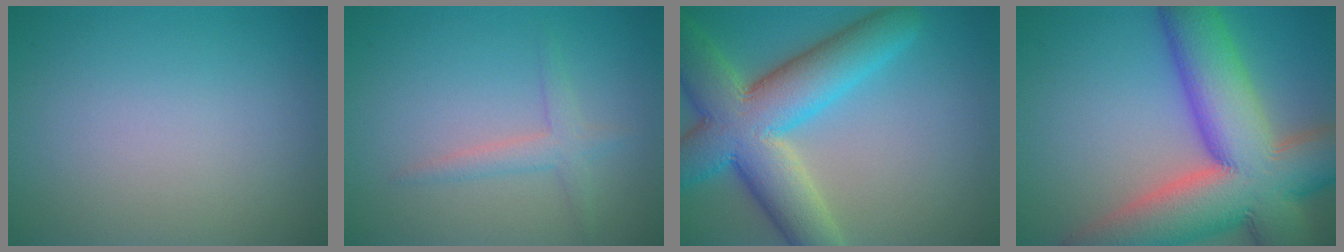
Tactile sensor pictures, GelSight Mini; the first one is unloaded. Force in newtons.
{"total": 2.0, "press": 2.0, "slide": 0.1}
{"total": 10.9, "press": 10.9, "slide": 0.8}
{"total": 16.2, "press": 16.1, "slide": 1.0}